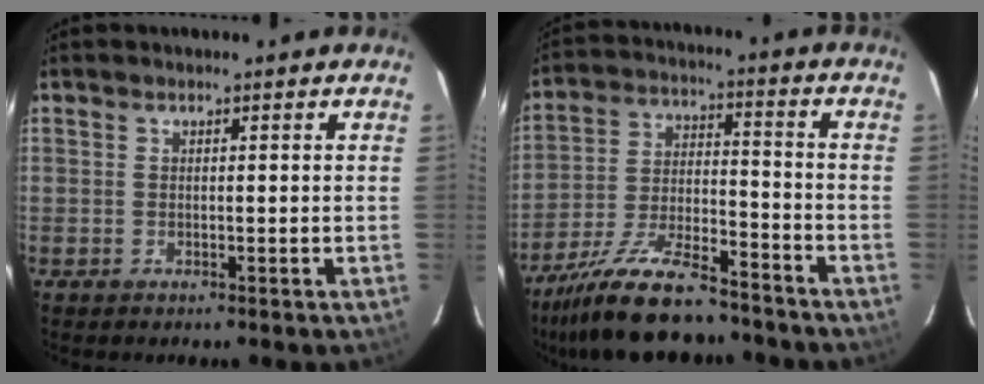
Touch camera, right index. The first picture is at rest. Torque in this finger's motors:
{"motor_torque": [1.12, -1.02, 0.53, 0.14]}